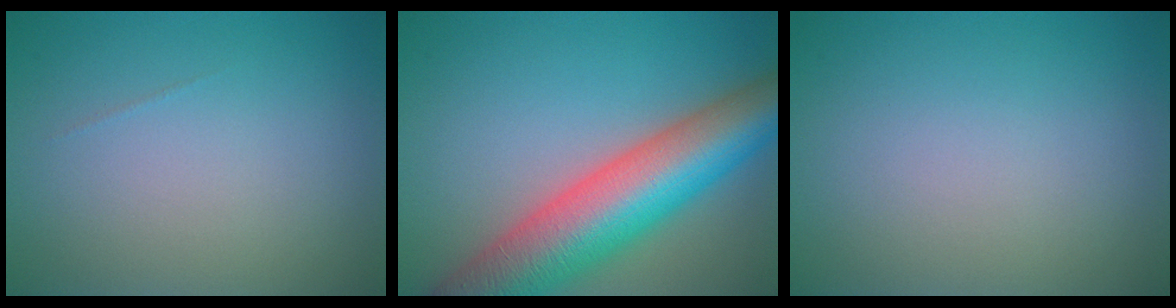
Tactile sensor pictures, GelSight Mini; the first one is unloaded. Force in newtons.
{"total": 12.1, "press": 12.1, "slide": 0.5}
{"total": 0.0}